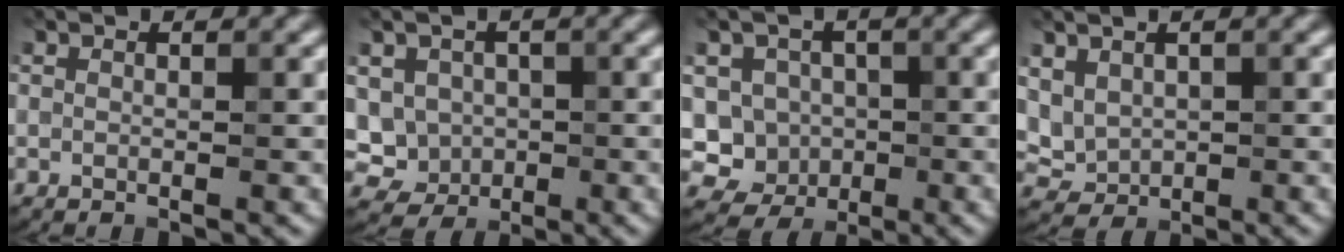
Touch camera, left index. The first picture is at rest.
{"total": 4.7, "force": [-0.1, 4.4, 1.6], "torque": [-0.022, 0.009, -0.014]}
{"total": 5.4, "force": [-0.8, 5.2, 1.3], "torque": [-0.003, 0.009, -0.034]}
{"total": 2.6, "force": [0.8, 2.1, 1.3], "torque": [-0.029, -0.005, 0.023]}